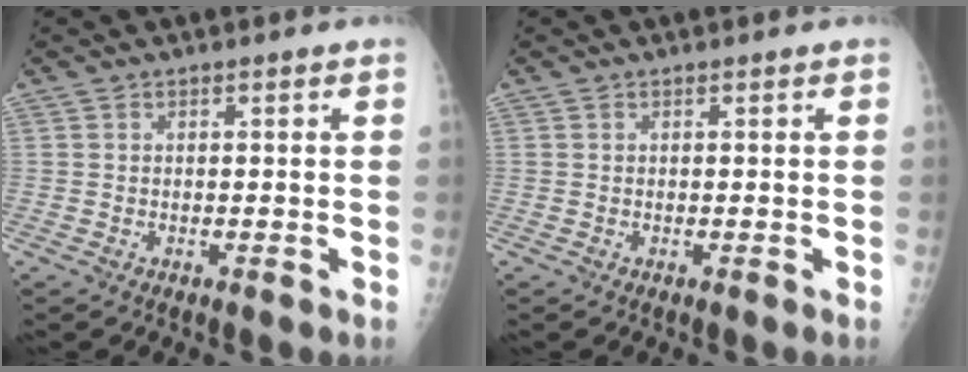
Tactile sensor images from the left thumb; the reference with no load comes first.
{"total": 0.0}